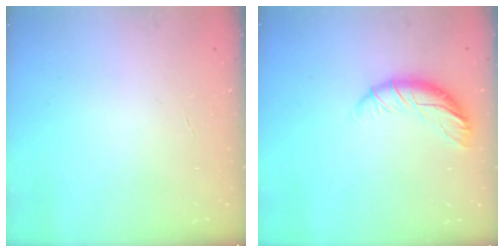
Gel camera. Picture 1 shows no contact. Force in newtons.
{"total": 10.0, "press": 9.9, "slide": 1.6}